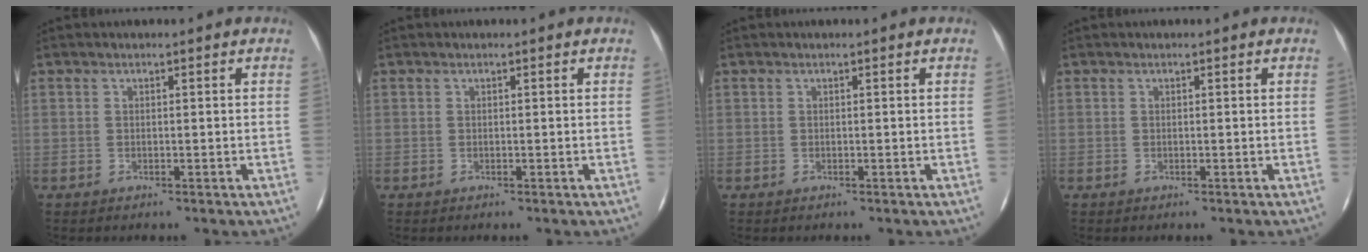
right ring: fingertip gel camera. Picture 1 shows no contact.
{"total": 0.0}
{"total": 0.0}
{"total": 0.0}